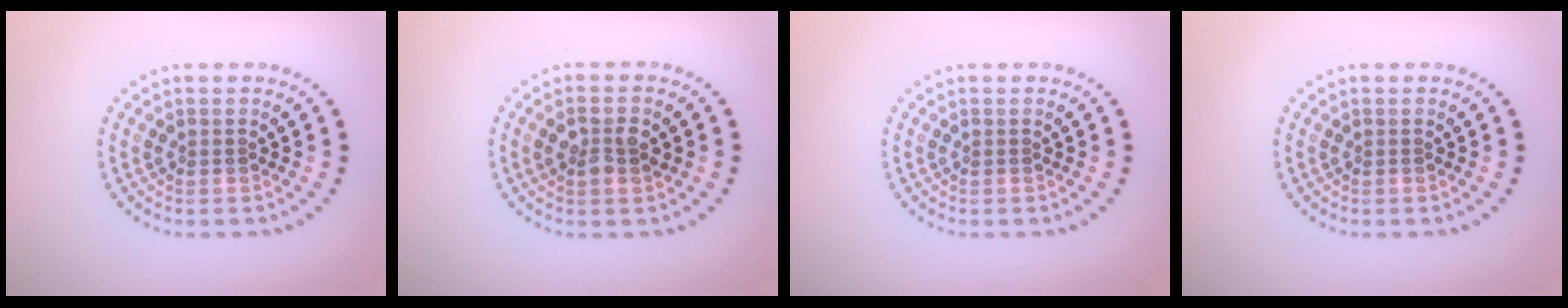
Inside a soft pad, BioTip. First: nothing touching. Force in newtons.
{"total": 2.5, "press": 2.4, "slide": 0.5}
{"total": 0.0}
{"total": 0.0}